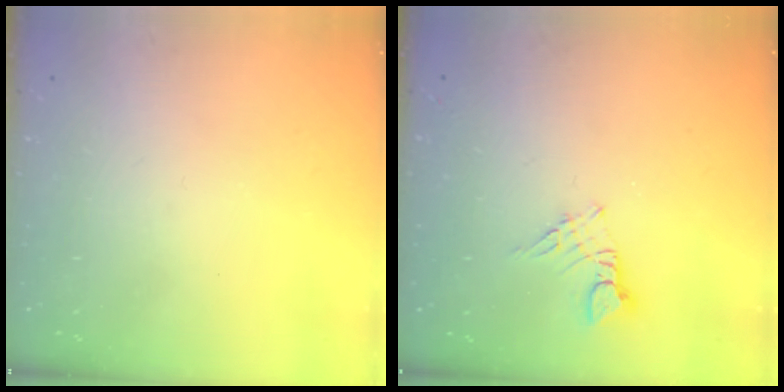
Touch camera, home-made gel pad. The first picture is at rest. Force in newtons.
{"total": 3.4, "press": 3.4, "slide": 0.4}